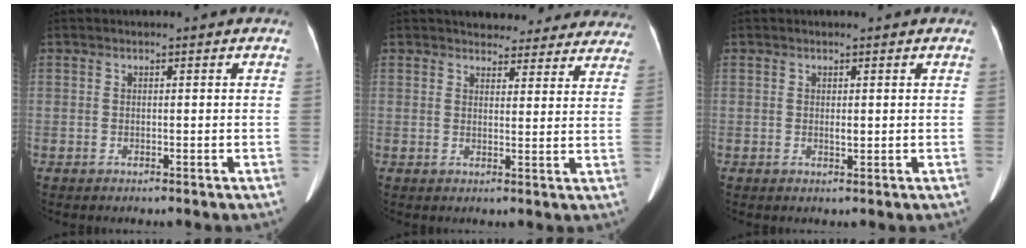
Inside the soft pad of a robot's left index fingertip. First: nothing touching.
{"total": 17.8, "force": [16.3, 5.7, 4.1], "torque": [-0.023, -0.006, 0.175]}
{"total": 1.1, "force": [0.5, 0.4, 0.9], "torque": [-0.014, -0.002, 0.007]}